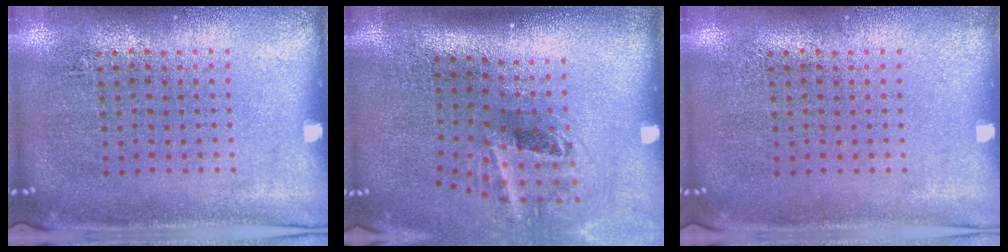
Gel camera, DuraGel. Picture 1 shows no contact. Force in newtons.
{"total": 2.2, "press": 1.3, "slide": 1.7}
{"total": 0.0}